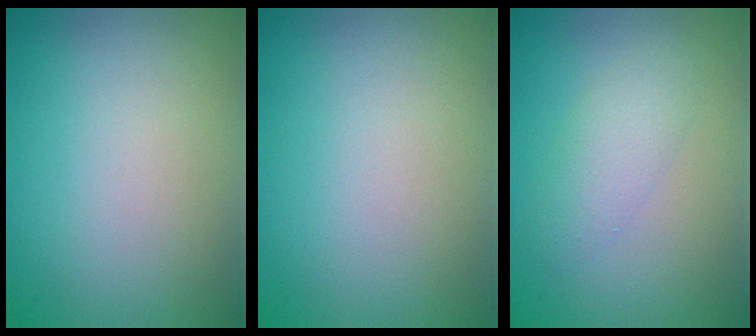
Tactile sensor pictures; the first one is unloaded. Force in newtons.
{"total": 0.0}
{"total": 2.4, "press": 2.4, "slide": 0.1}